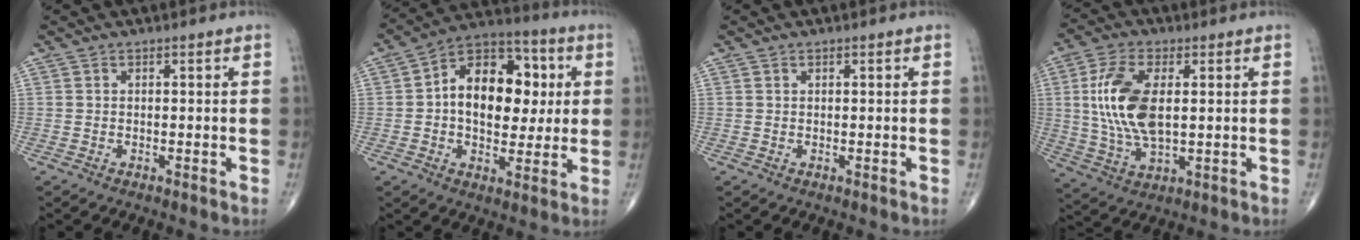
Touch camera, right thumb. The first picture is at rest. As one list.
[{"total": 17.4, "force": [2.0, 11.2, 13.1], "torque": [-0.155, 0.023, 0.023]}, {"total": 0.0}, {"total": 13.5, "force": [1.9, 6.7, 11.6], "torque": [-0.241, -0.006, 0.040]}]